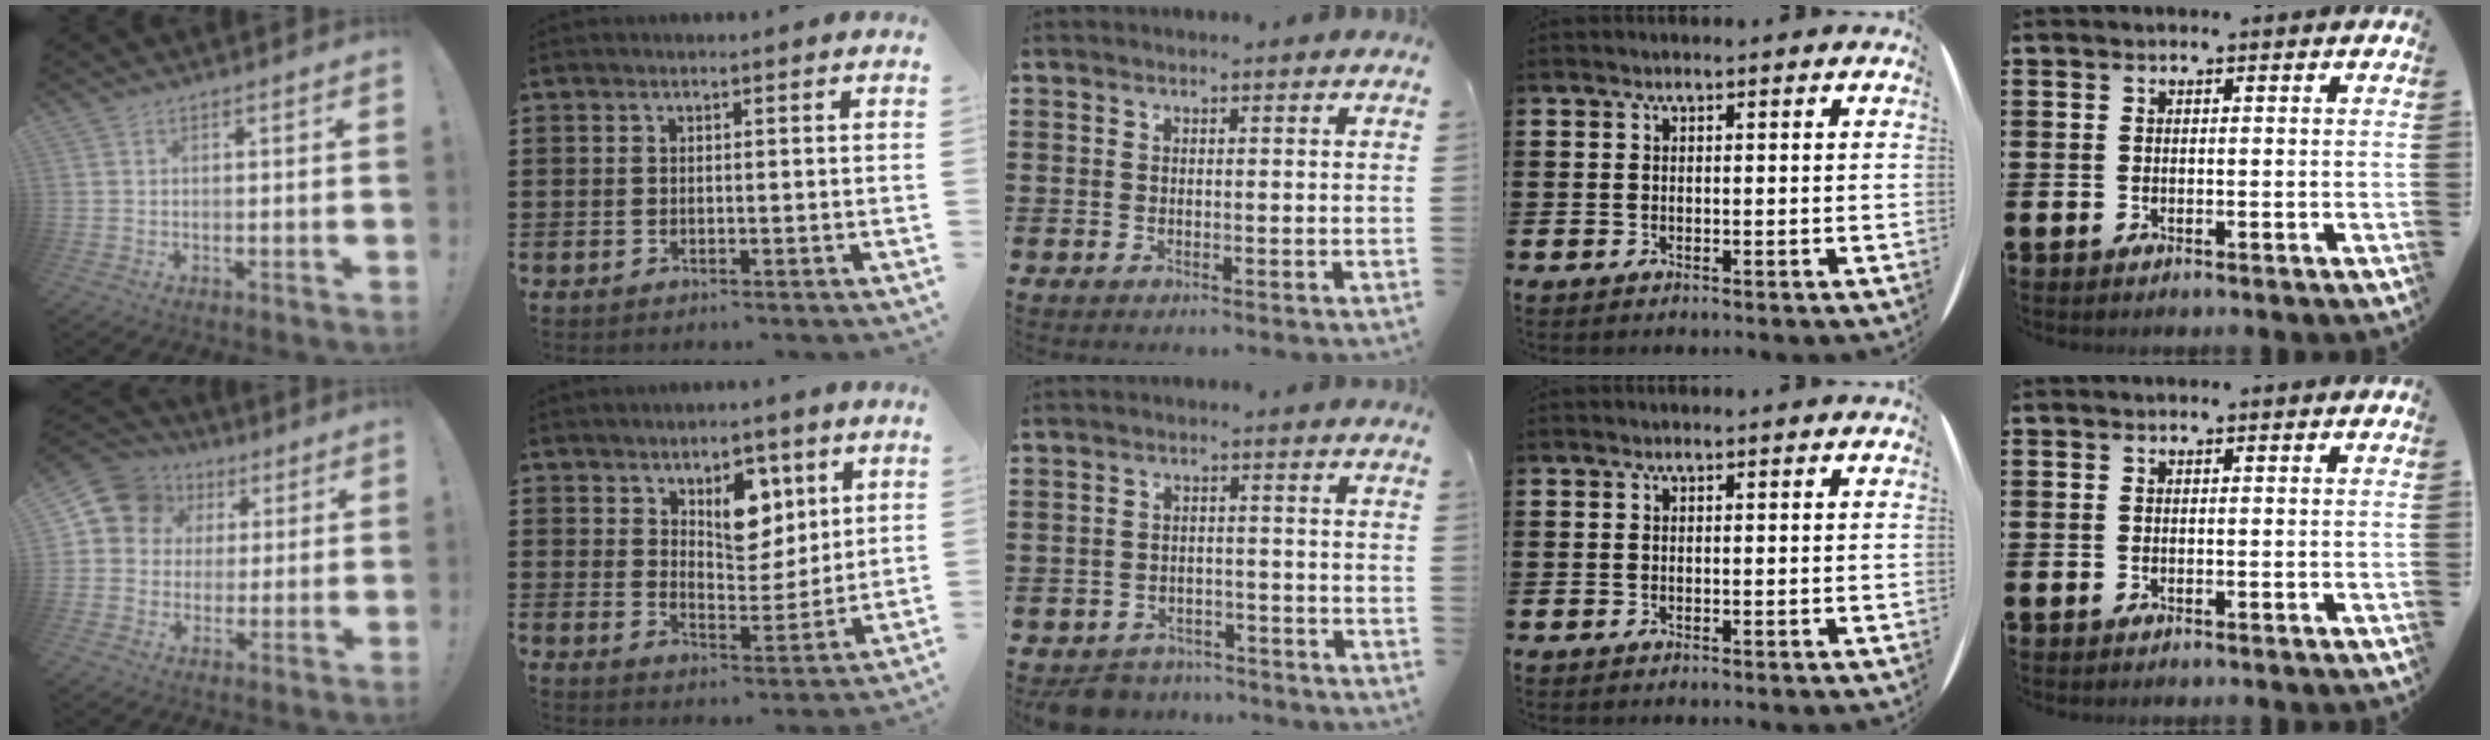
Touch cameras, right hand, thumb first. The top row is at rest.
{"thumb": {"total": 10.4, "force": [3.6, 9.3, 2.9], "torque": [-0.044, -0.008, 0.074]}, "index": {"total": 7.6, "force": [4.3, 4.7, 4.2], "torque": [-0.063, -0.014, 0.070]}, "middle": {"total": 4.3, "force": [-4.2, 1.0, 0.2], "torque": [-0.014, 0.005, -0.087]}}